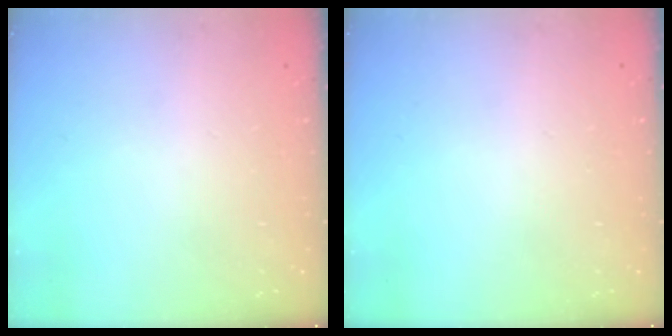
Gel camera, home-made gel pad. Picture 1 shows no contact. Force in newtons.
{"total": 0.0}